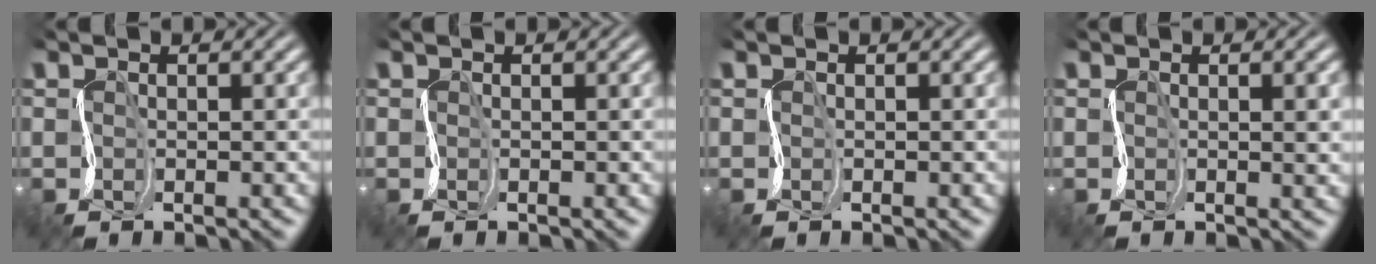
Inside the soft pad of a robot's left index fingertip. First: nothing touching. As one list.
[{"total": 0.0}, {"total": 0.0}, {"total": 2.5, "force": [0.8, 0.8, 2.2], "torque": [-0.029, 0.011, 0.010]}]